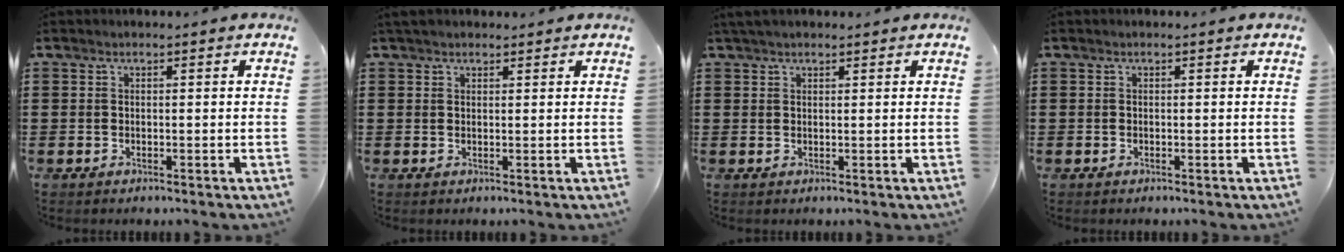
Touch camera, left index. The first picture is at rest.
{"total": 1.5, "force": [1.3, 0.7, 0.4], "torque": [-0.011, 0.005, 0.025]}
{"total": 1.6, "force": [1.3, 0.5, 0.7], "torque": [-0.017, 0.004, 0.024]}
{"total": 0.0}